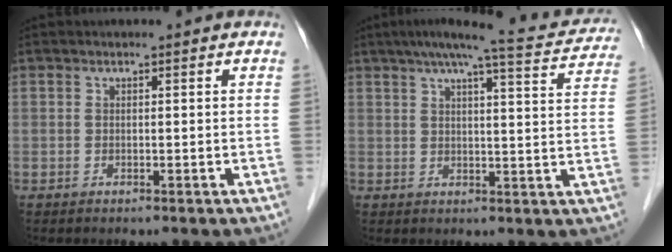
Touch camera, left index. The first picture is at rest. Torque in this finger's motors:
{"motor_torque": [0.43, -0.52, 0.00, -0.01]}